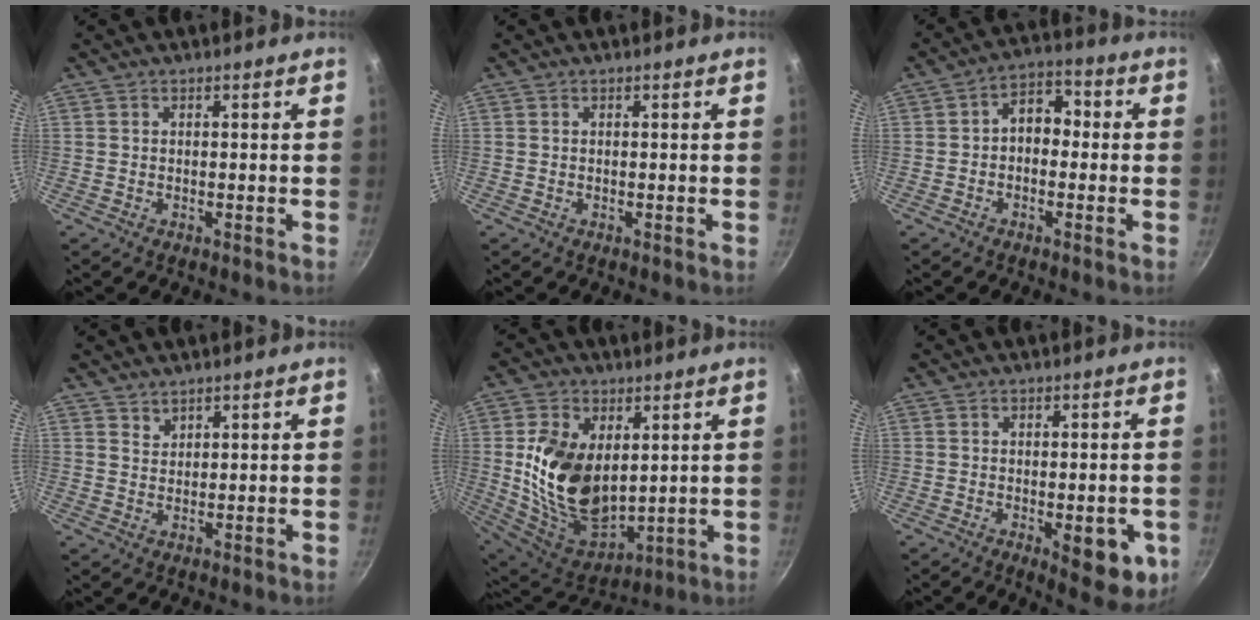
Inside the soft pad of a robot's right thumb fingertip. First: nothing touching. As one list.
[{"total": 0.0}, {"total": 6.6, "force": [-0.3, 4.6, 4.7], "torque": [-0.047, 0.027, -0.020]}, {"total": 1.7, "force": [1.6, 0.7, 0.2], "torque": [0.010, -0.014, 0.028]}, {"total": 18.8, "force": [2.6, 11.5, 14.6], "torque": [-0.248, -0.023, 0.071]}, {"total": 9.3, "force": [-2.8, 3.7, 8.0], "torque": [-0.078, -0.006, -0.027]}]